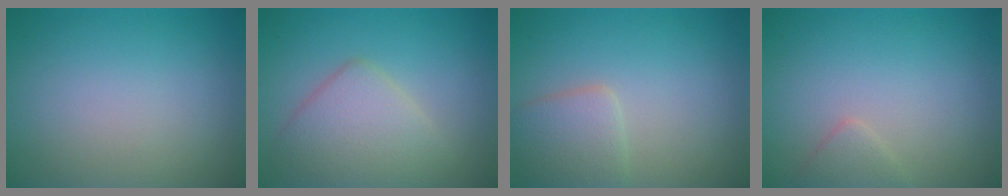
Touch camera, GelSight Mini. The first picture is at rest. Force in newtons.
{"total": 4.8, "press": 4.8, "slide": 0.3}
{"total": 2.9, "press": 2.9, "slide": 0.2}
{"total": 1.3, "press": 1.3, "slide": 0.0}